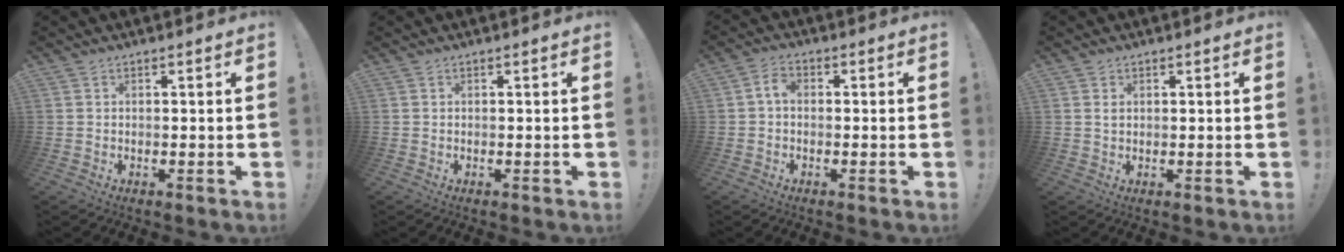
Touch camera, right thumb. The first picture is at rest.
{"total": 0.0}
{"total": 3.5, "force": [-0.4, 2.2, 2.7], "torque": [-0.052, 0.015, -0.007]}
{"total": 0.9, "force": [0.4, 0.7, 0.5], "torque": [-0.002, -0.002, 0.006]}